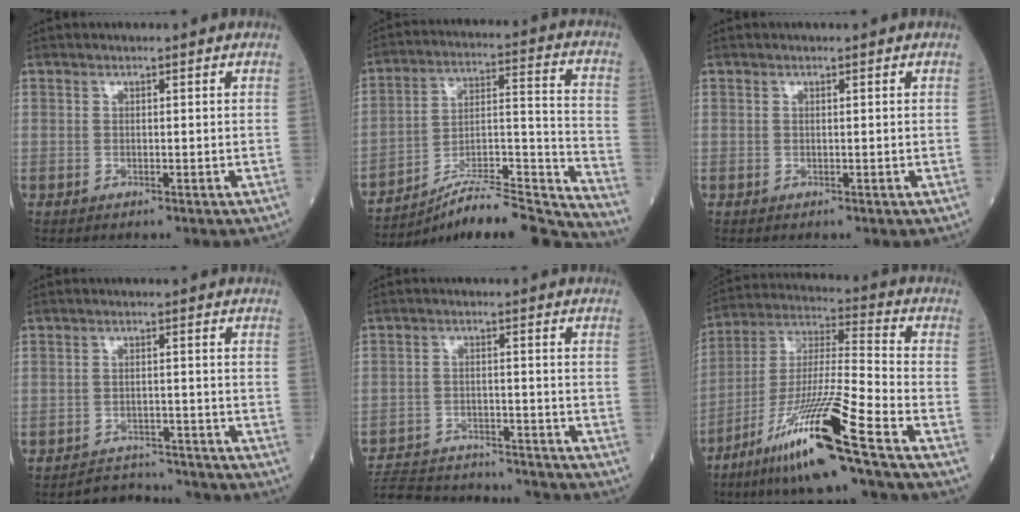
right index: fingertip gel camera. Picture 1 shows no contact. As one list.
[{"total": 20.9, "force": [-19.6, -0.2, 7.4], "torque": [-0.095, 0.024, -0.306]}, {"total": 0.0}, {"total": 5.0, "force": [-4.9, 0.7, -0.9], "torque": [0.015, 0.013, -0.073]}, {"total": 17.6, "force": [-16.7, 3.2, 4.6], "torque": [-0.104, 0.000, -0.241]}, {"total": 17.5, "force": [-10.5, -1.1, 14.0], "torque": [-0.295, -0.036, -0.193]}]